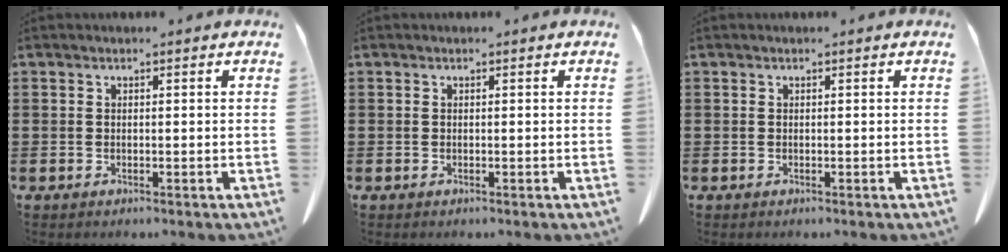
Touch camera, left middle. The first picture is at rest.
{"total": 0.0}
{"total": 0.0}